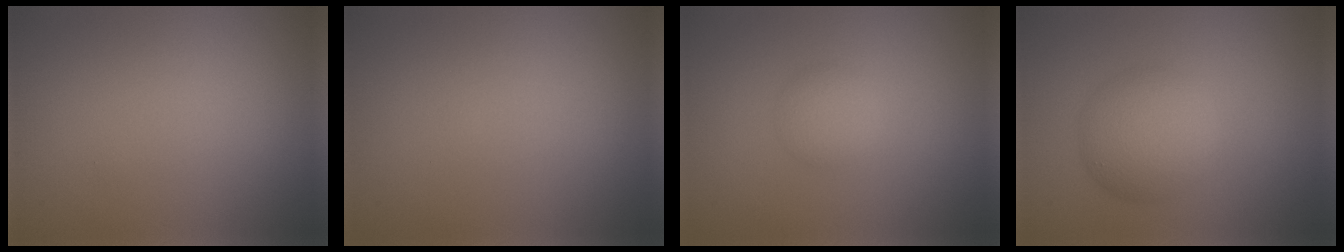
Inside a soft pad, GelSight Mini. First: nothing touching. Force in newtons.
{"total": 0.0}
{"total": 1.9, "press": 1.9, "slide": 0.1}
{"total": 4.7, "press": 4.7, "slide": 0.2}